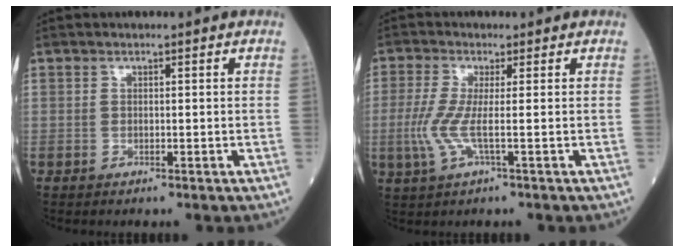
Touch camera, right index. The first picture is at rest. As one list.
[{"total": 5.0, "force": [-0.7, 0.4, 4.9], "torque": [-0.126, -0.015, -0.020]}]